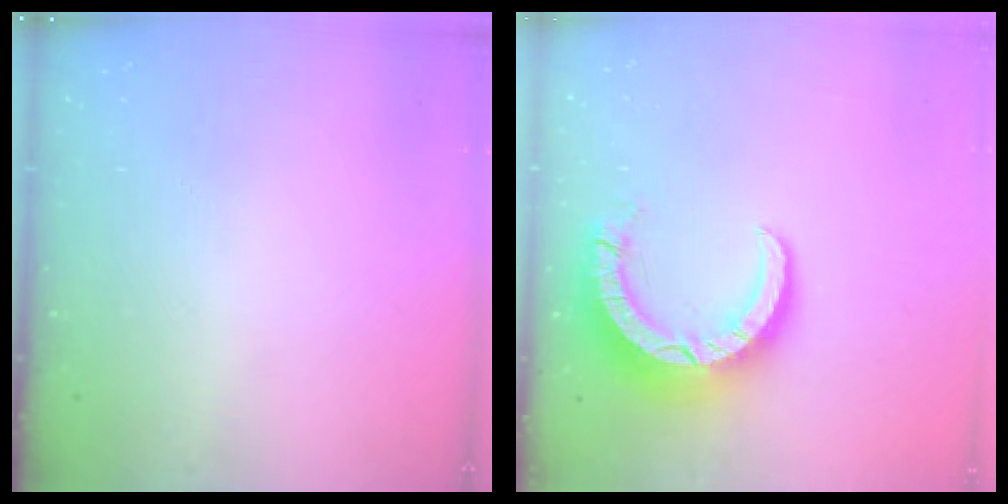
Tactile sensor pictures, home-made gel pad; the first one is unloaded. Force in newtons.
{"total": 9.9, "press": 9.8, "slide": 1.0}